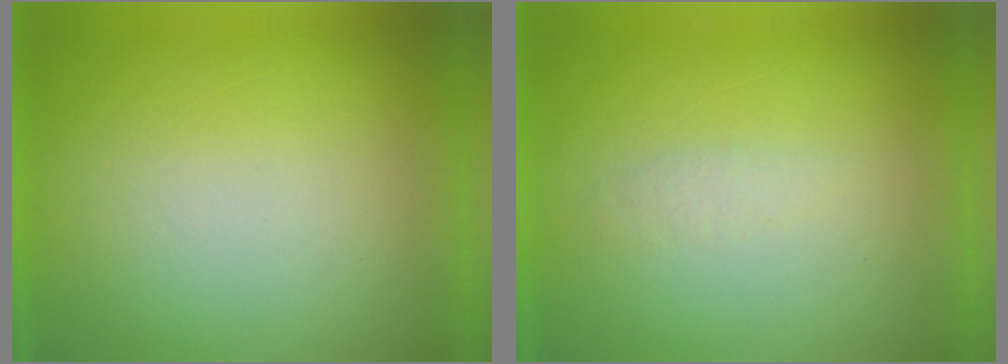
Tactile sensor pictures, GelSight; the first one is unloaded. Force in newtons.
{"total": 1.3}